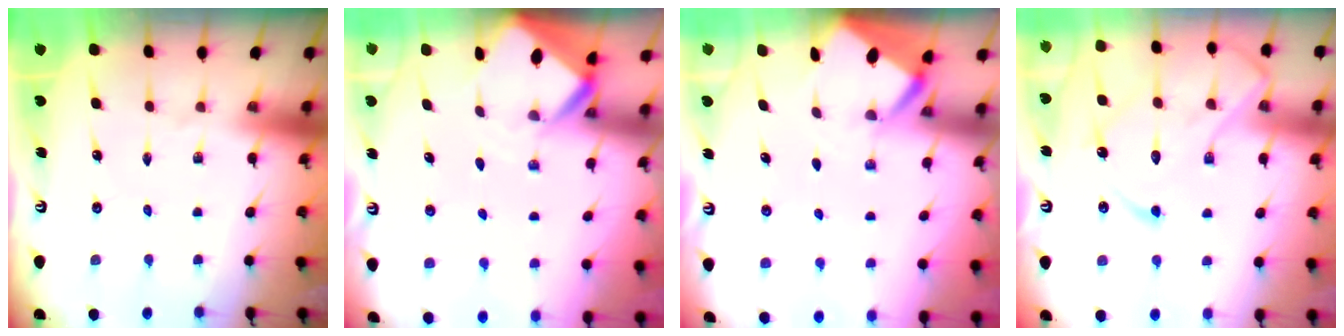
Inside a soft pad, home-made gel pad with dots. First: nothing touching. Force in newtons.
{"total": 3.4, "press": 3.4, "slide": 0.2}
{"total": 2.7, "press": 2.7, "slide": 0.3}
{"total": 14.0, "press": 13.9, "slide": 1.1}